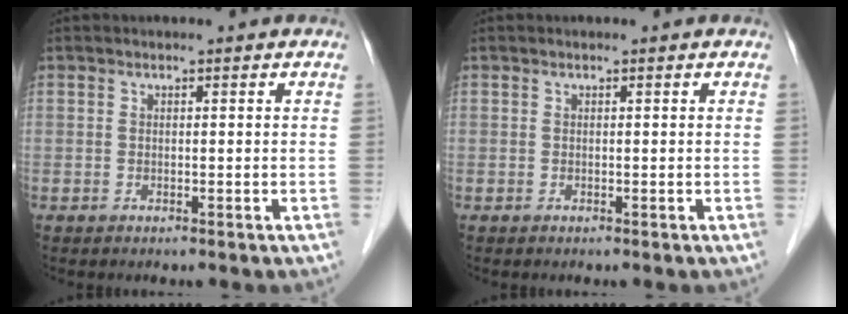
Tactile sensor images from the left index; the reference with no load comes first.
{"total": 0.0}